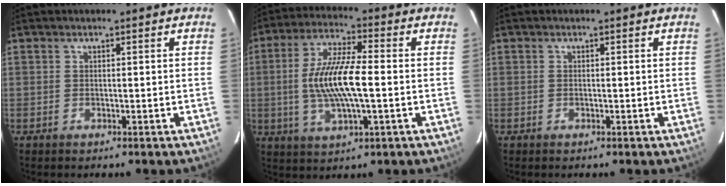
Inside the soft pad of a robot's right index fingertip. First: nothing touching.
{"total": 12.4, "force": [-1.0, 3.2, 11.9], "torque": [-0.237, 0.003, -0.018]}
{"total": 0.0}